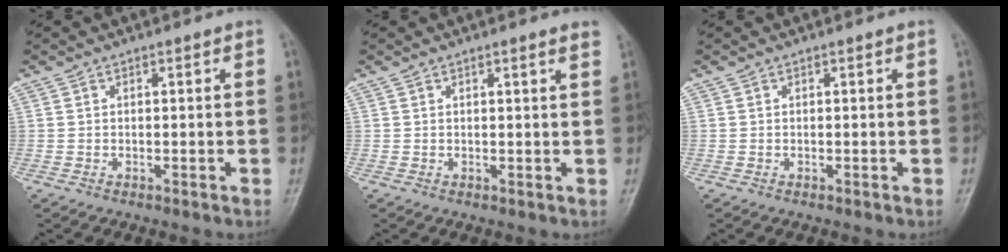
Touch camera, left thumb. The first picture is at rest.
{"total": 2.1, "force": [1.5, 0.0, 1.4], "torque": [-0.015, -0.001, 0.018]}
{"total": 0.0}